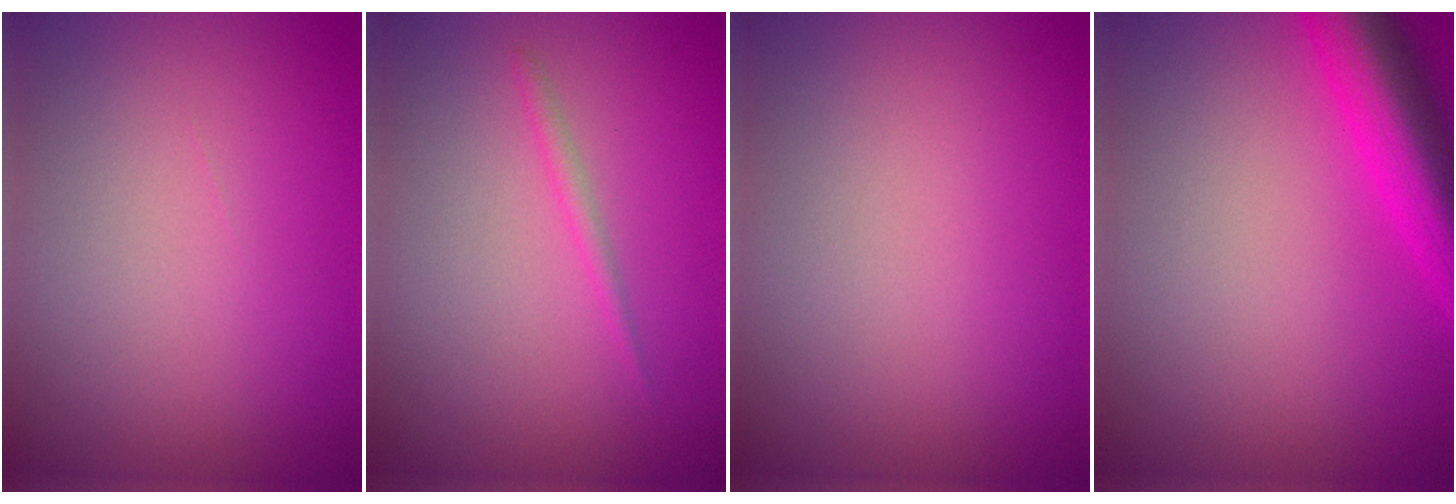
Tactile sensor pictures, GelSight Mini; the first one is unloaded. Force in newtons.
{"total": 1.0, "press": 1.0, "slide": 0.1}
{"total": 0.0}
{"total": 7.0, "press": 7.0, "slide": 0.4}